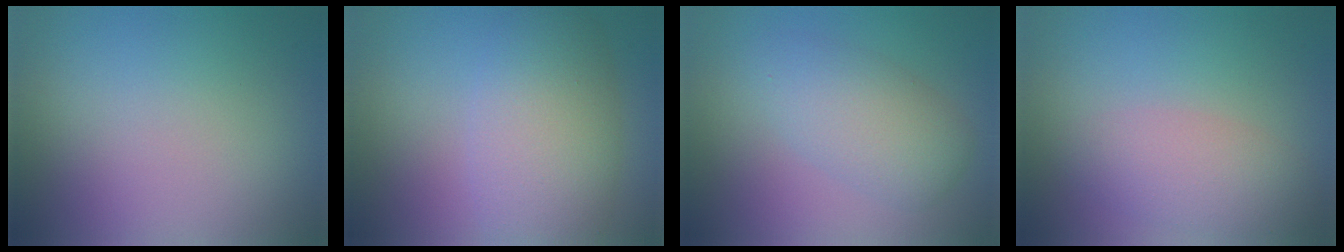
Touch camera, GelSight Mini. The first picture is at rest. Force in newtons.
{"total": 7.5, "press": 7.5, "slide": 0.4}
{"total": 4.2, "press": 4.2, "slide": 0.1}
{"total": 3.6, "press": 3.6, "slide": 0.1}